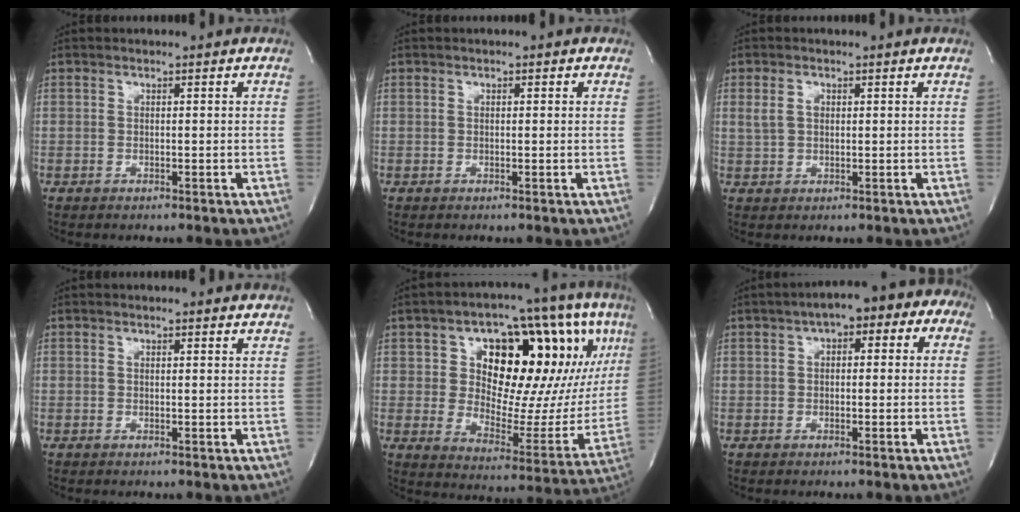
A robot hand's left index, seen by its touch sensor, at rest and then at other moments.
{"total": 0.8, "force": [0.4, 0.5, 0.6], "torque": [-0.012, 0.006, 0.004]}
{"total": 2.4, "force": [0.9, 1.5, 1.7], "torque": [-0.042, 0.014, 0.023]}
{"total": 2.5, "force": [2.3, 0.6, 0.7], "torque": [-0.016, 0.005, 0.016]}
{"total": 23.7, "force": [8.7, 10.4, 19.4], "torque": [-0.267, 0.035, 0.136]}
{"total": 9.4, "force": [3.1, 4.2, 7.8], "torque": [-0.089, 0.050, 0.032]}